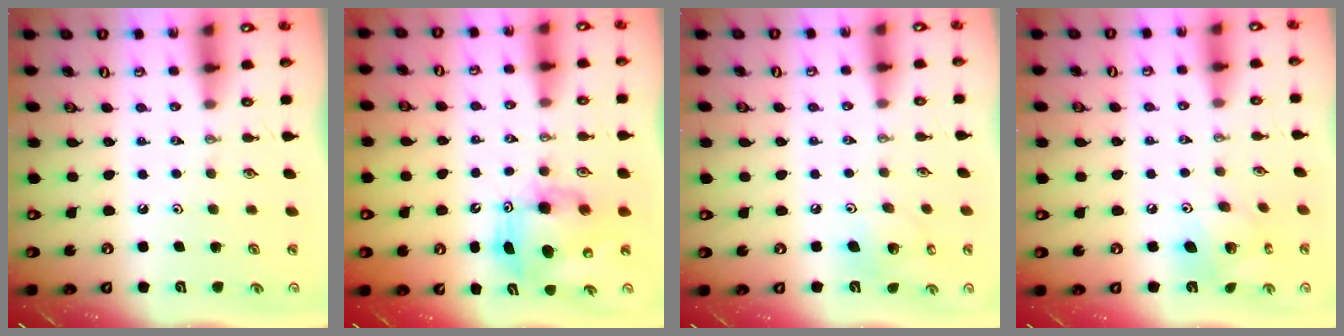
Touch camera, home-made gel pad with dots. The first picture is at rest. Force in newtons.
{"total": 8.9, "press": 8.7, "slide": 1.8}
{"total": 9.6, "press": 9.4, "slide": 1.9}
{"total": 10.5, "press": 10.5, "slide": 0.5}